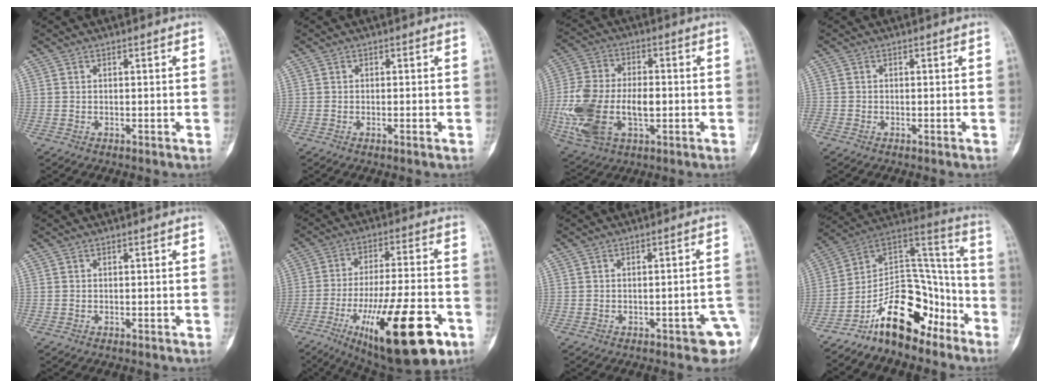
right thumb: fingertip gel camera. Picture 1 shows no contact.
{"total": 1.0, "force": [-0.4, 0.1, 0.9], "torque": [-0.018, 0.000, -0.005]}
{"total": 17.8, "force": [-3.1, 10.5, 14.1], "torque": [-0.295, 0.012, -0.046]}
{"total": 0.5, "force": [-0.3, 0.2, 0.4], "torque": [-0.015, -0.005, -0.014]}
{"total": 0.0}
{"total": 24.7, "force": [-10.5, 7.9, 20.9], "torque": [-0.316, 0.034, -0.151]}
{"total": 6.1, "force": [-2.5, 2.3, 5.1], "torque": [-0.047, 0.016, -0.026]}
{"total": 18.4, "force": [-11.3, 9.8, 10.6], "torque": [-0.129, 0.125, -0.195]}